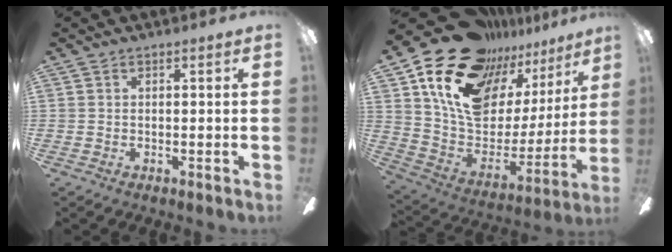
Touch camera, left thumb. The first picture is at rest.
{"total": 21.6, "force": [14.6, 12.5, 9.9], "torque": [-0.180, -0.092, 0.270]}